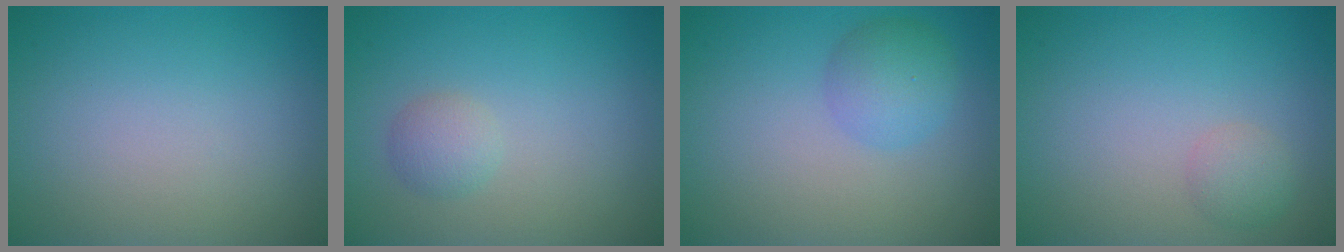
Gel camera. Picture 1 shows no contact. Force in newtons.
{"total": 1.6, "press": 1.6, "slide": 0.0}
{"total": 2.9, "press": 2.9, "slide": 0.1}
{"total": 1.5, "press": 1.5, "slide": 0.0}